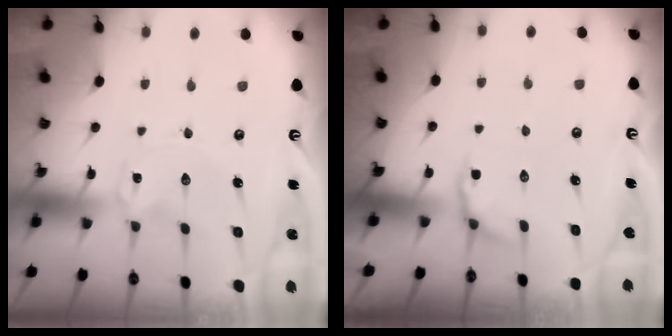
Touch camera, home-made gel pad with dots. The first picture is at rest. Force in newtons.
{"total": 2.8, "press": 2.0, "slide": 2.0}